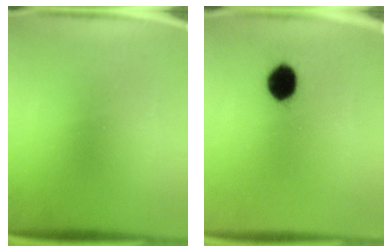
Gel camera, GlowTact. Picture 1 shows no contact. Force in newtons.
{"total": 7.2}